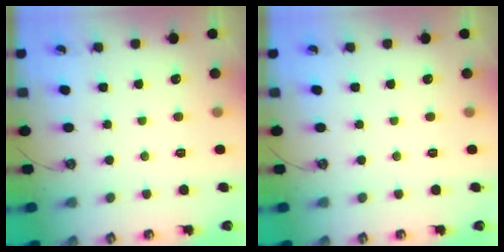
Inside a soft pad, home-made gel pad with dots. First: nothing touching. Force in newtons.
{"total": 0.0}